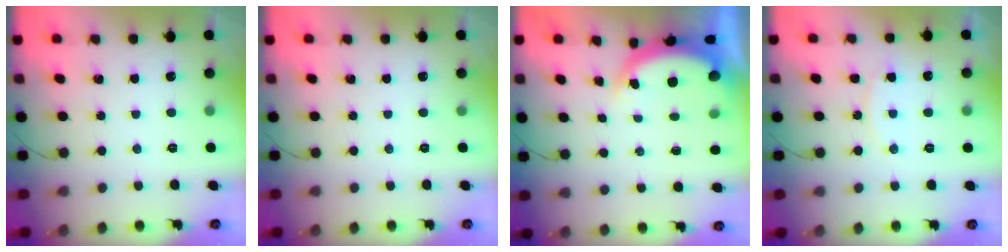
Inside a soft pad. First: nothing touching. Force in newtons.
{"total": 0.0}
{"total": 5.5, "press": 5.5, "slide": 0.4}
{"total": 7.2, "press": 7.2, "slide": 0.4}